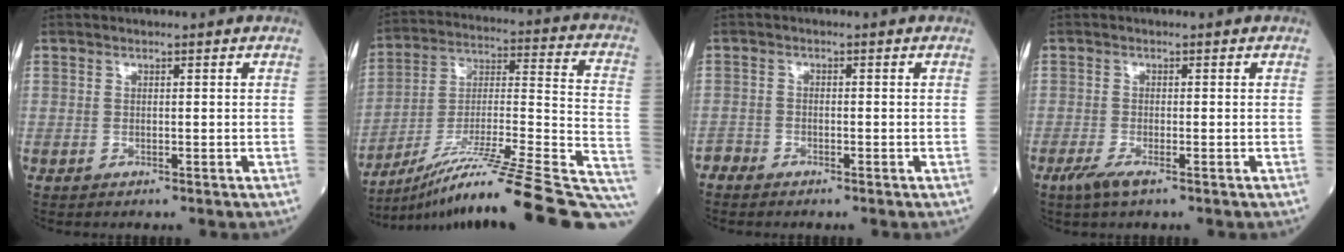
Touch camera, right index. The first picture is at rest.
{"total": 28.8, "force": [-23.0, 0.8, 17.3], "torque": [-0.194, -0.009, -0.358]}
{"total": 2.0, "force": [-1.6, 0.4, 1.1], "torque": [-0.029, -0.005, -0.032]}
{"total": 2.7, "force": [-1.7, 0.4, 2.1], "torque": [-0.048, -0.007, -0.035]}